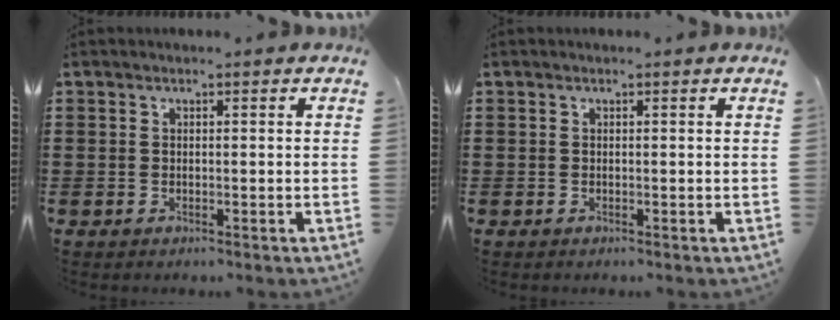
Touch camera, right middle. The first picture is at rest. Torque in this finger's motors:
{"motor_torque": [0.91, -0.85, 0.00, -0.01]}